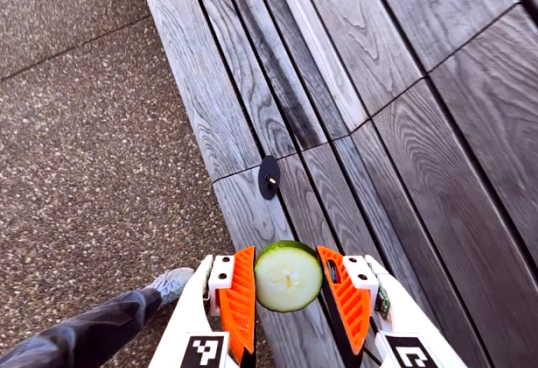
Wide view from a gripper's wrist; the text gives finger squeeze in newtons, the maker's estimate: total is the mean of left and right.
{"total": 11.8, "left": 12.3, "right": 11.4}